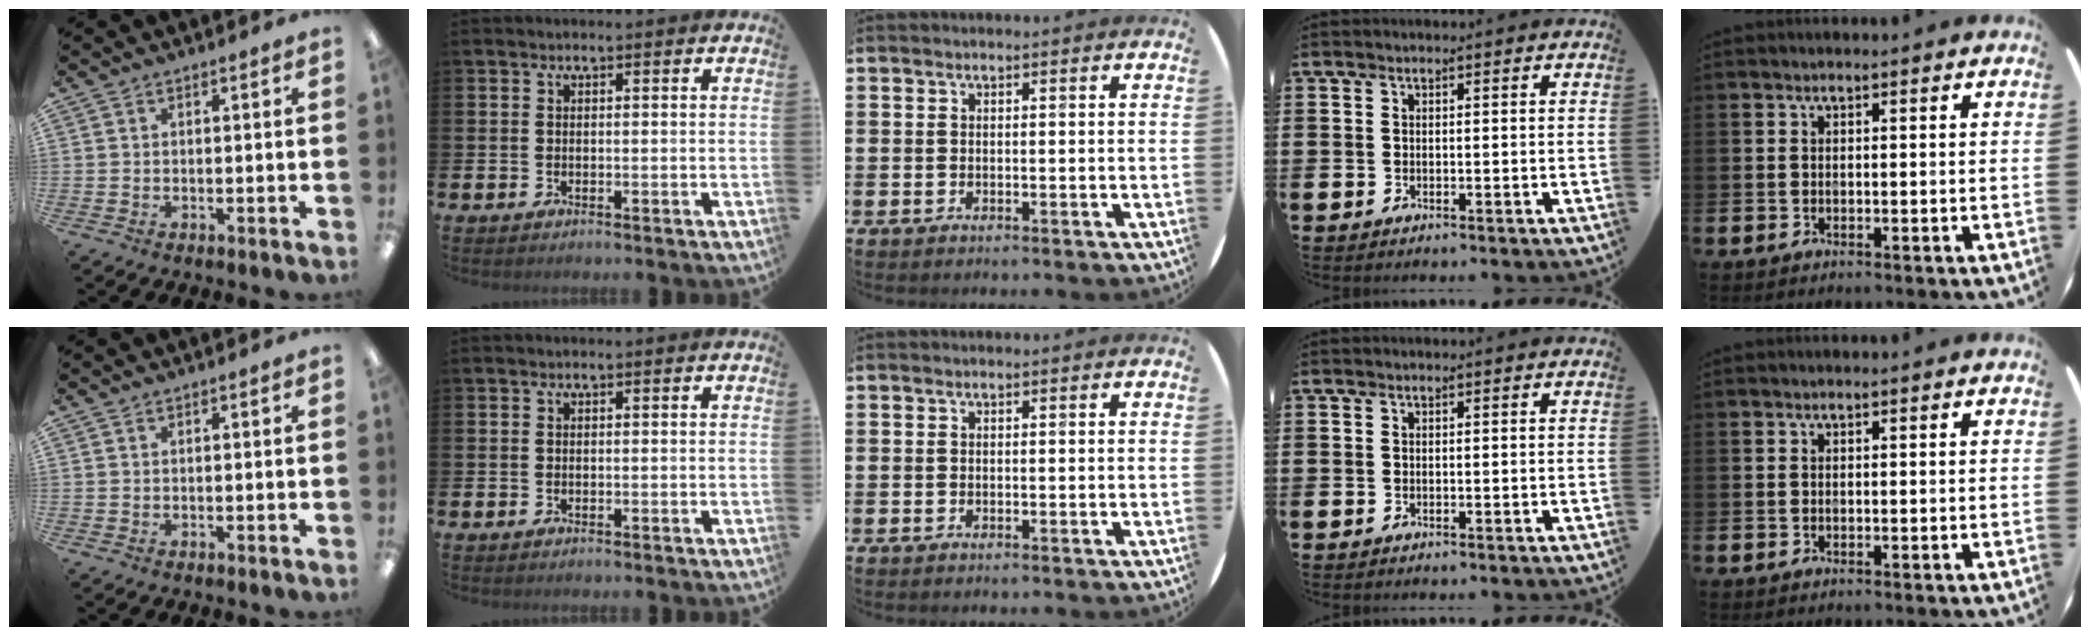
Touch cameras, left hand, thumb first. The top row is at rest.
{}